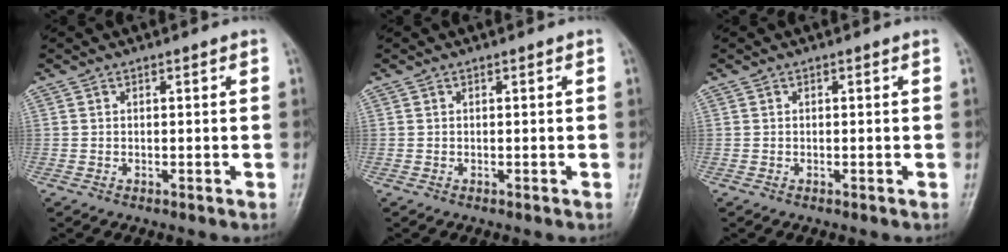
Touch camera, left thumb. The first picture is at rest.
{"total": 0.0}
{"total": 0.0}